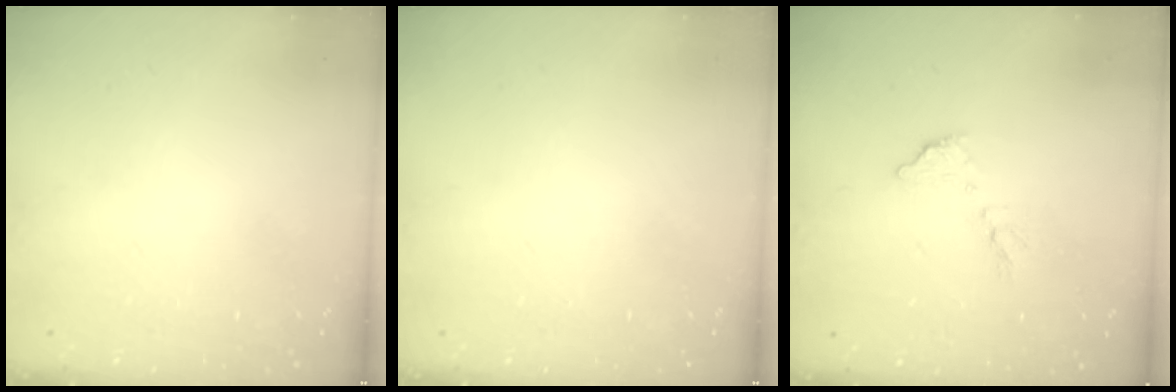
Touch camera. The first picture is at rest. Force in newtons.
{"total": 0.0}
{"total": 6.7, "press": 6.7, "slide": 0.3}